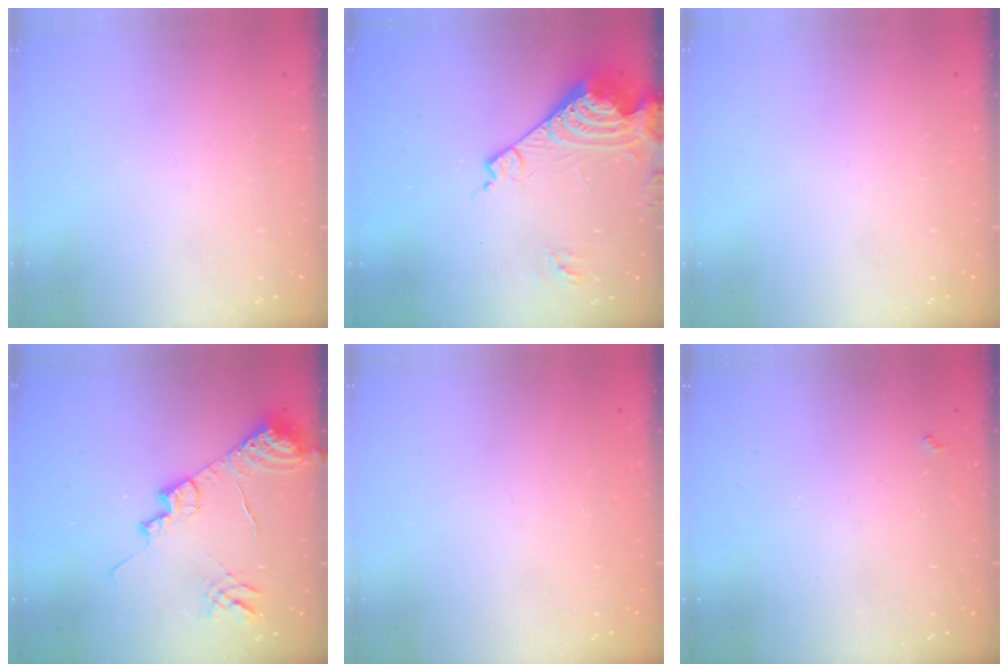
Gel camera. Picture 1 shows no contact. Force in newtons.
{"total": 17.3, "press": 17.1, "slide": 2.2}
{"total": 0.0}
{"total": 15.0, "press": 14.9, "slide": 1.5}
{"total": 1.1, "press": 1.0, "slide": 0.1}
{"total": 4.8, "press": 4.7, "slide": 0.7}